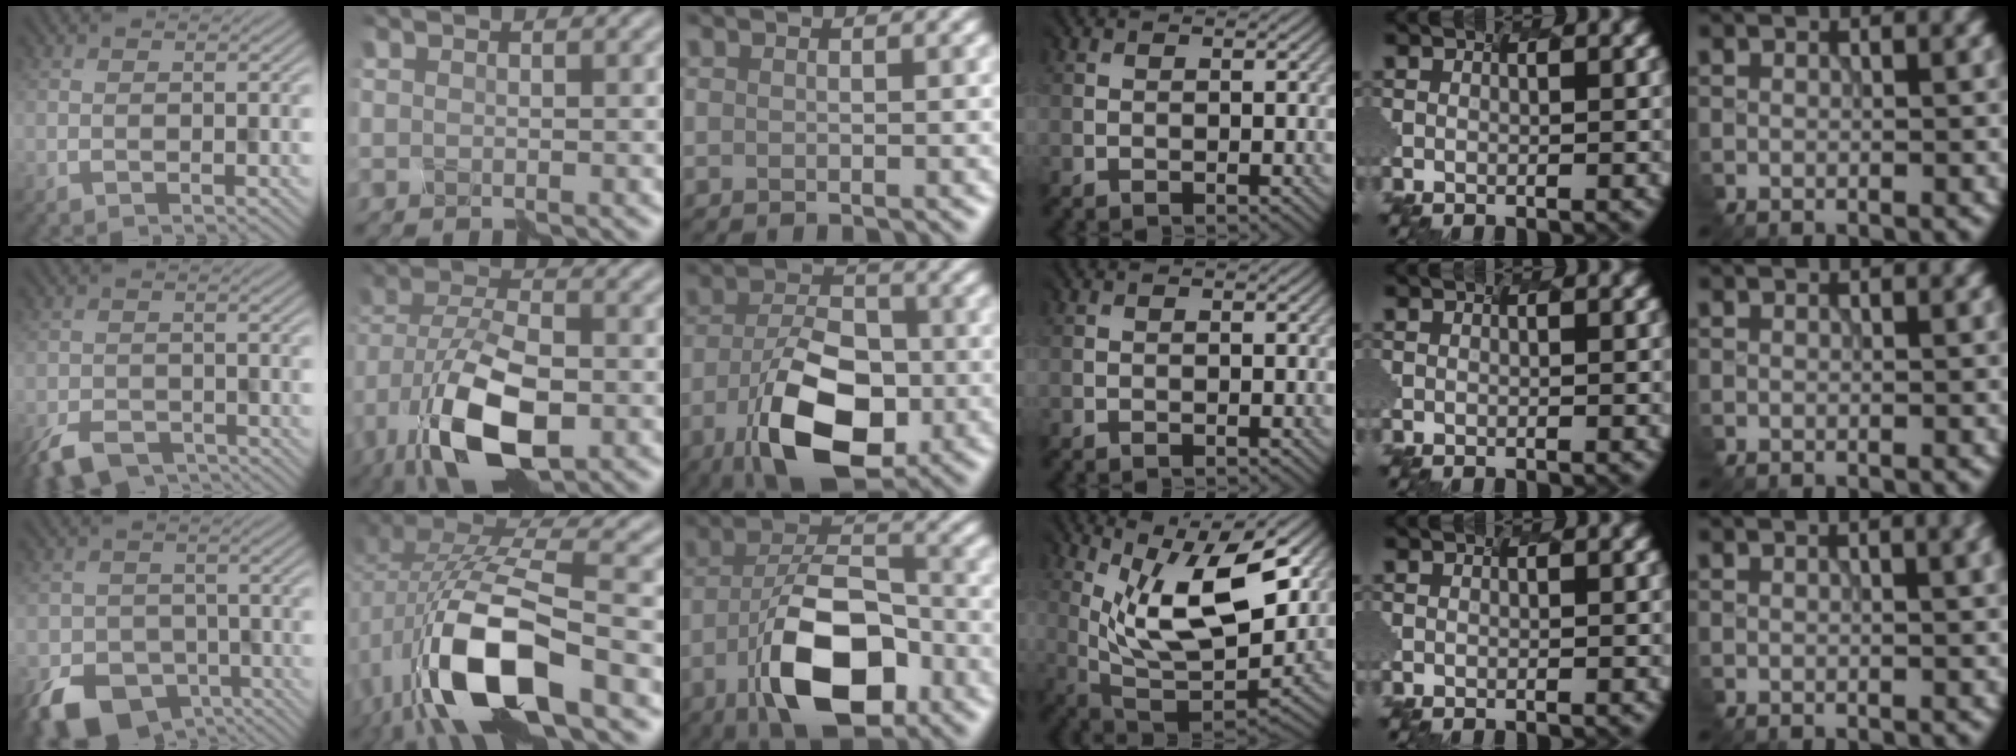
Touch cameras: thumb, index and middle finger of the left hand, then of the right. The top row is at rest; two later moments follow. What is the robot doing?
{"motion": "disassemble", "object": "markers"}